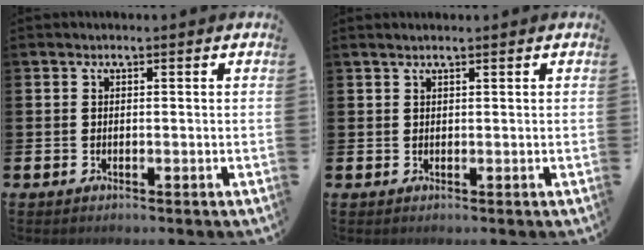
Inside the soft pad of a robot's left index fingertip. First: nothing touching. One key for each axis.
{"total": 1.0, "fx": 0.9, "fy": 0.1, "fz": 0.5, "tx": -0.008, "ty": 0.002, "tz": 0.016}